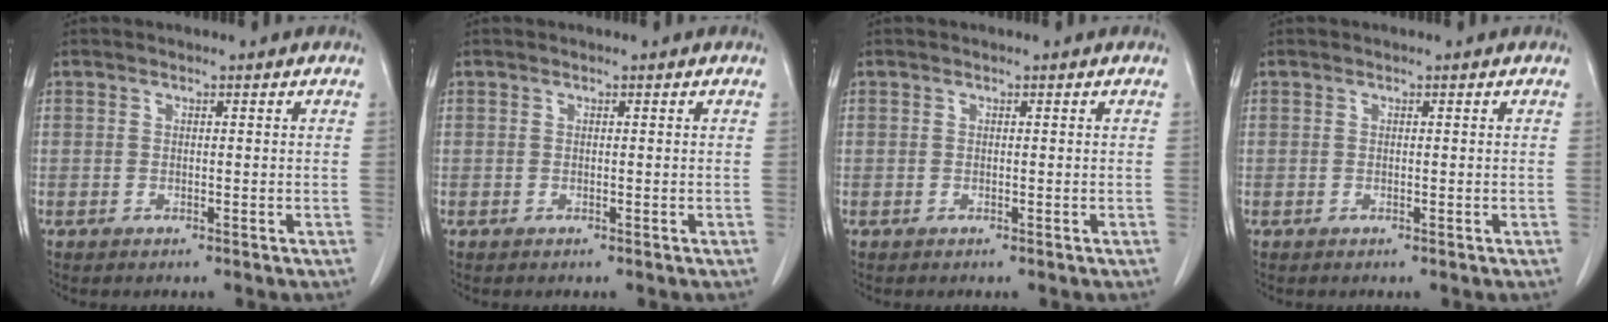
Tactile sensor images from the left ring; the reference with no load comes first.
{"total": 0.0}
{"total": 0.0}
{"total": 0.0}